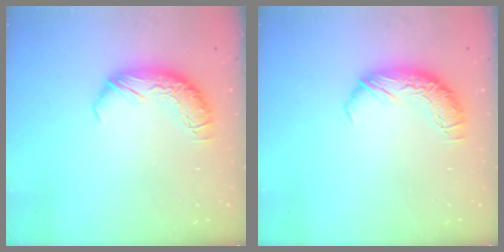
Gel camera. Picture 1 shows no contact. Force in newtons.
{"total": 0.0}